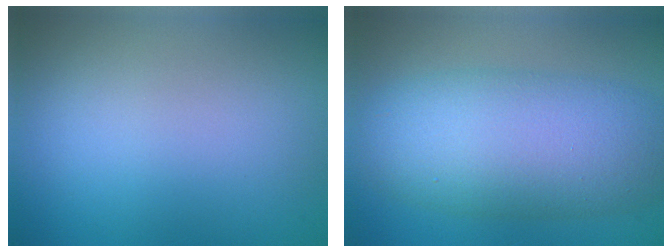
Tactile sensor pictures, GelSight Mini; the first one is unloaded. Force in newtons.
{"total": 9.3, "press": 9.3, "slide": 0.1}